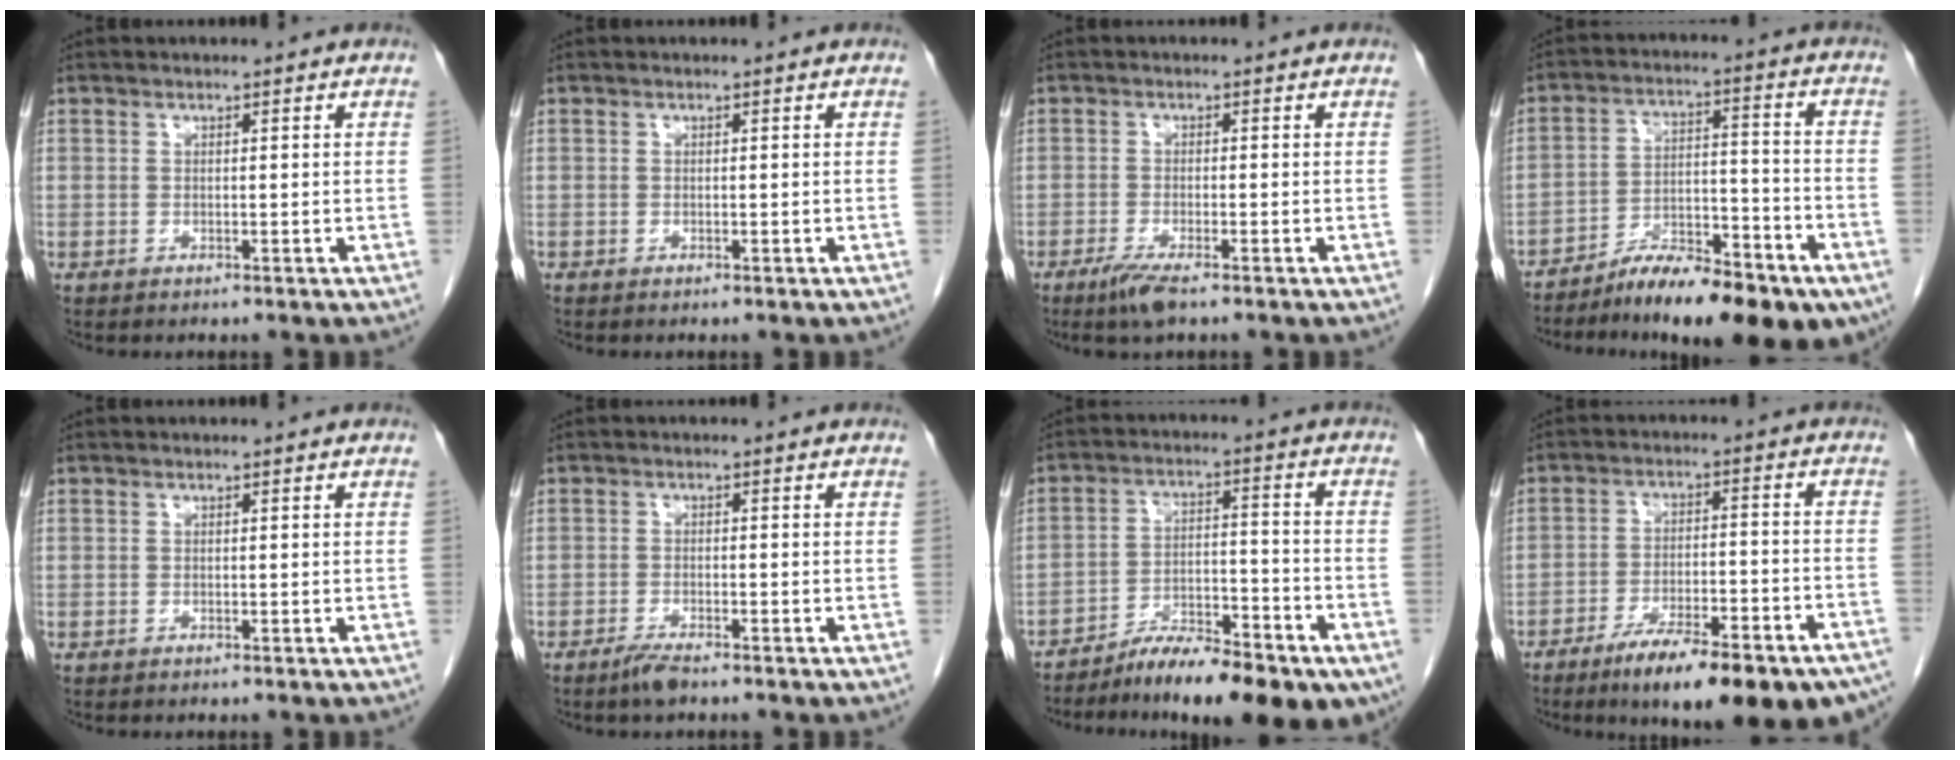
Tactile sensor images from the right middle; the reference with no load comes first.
{"total": 0.0}
{"total": 3.8, "force": [-2.6, 0.4, 2.7], "torque": [-0.059, -0.010, -0.049]}
{"total": 15.5, "force": [-11.3, 3.9, 9.9], "torque": [-0.120, 0.017, -0.178]}
{"total": 0.0}
{"total": 2.4, "force": [-1.9, 0.3, 1.4], "torque": [-0.034, -0.004, -0.036]}
{"total": 14.6, "force": [-10.9, 3.4, 9.1], "torque": [-0.107, 0.014, -0.172]}
{"total": 20.1, "force": [-15.1, 3.9, 12.7], "torque": [-0.122, 0.010, -0.219]}